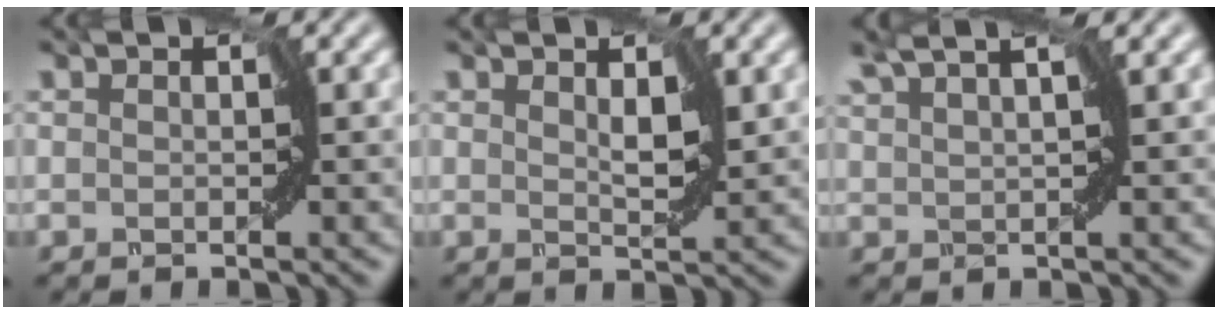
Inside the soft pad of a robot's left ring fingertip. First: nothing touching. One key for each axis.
{"total": 2.3, "fx": 0.8, "fy": 1.0, "fz": 1.9, "tx": -0.037, "ty": -0.003, "tz": 0.014}
{"total": 2.7, "fx": 2.0, "fy": -0.1, "fz": 1.8, "tx": -0.035, "ty": 0.008, "tz": 0.036}